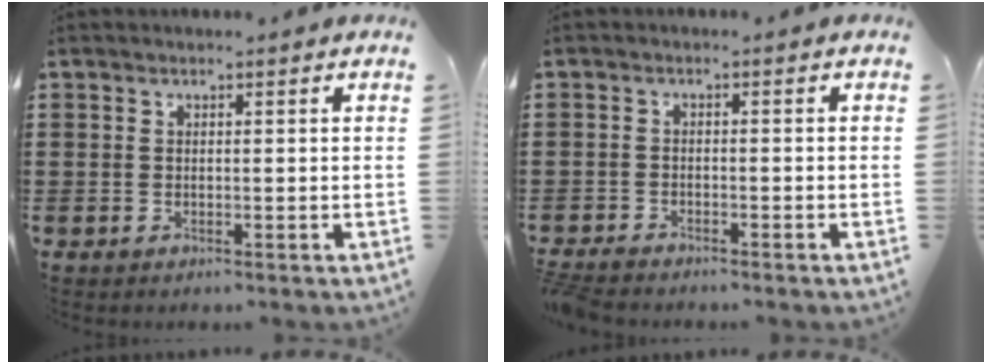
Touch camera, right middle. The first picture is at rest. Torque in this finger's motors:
{"motor_torque": [2.05, -0.09, 0.07, 0.09]}